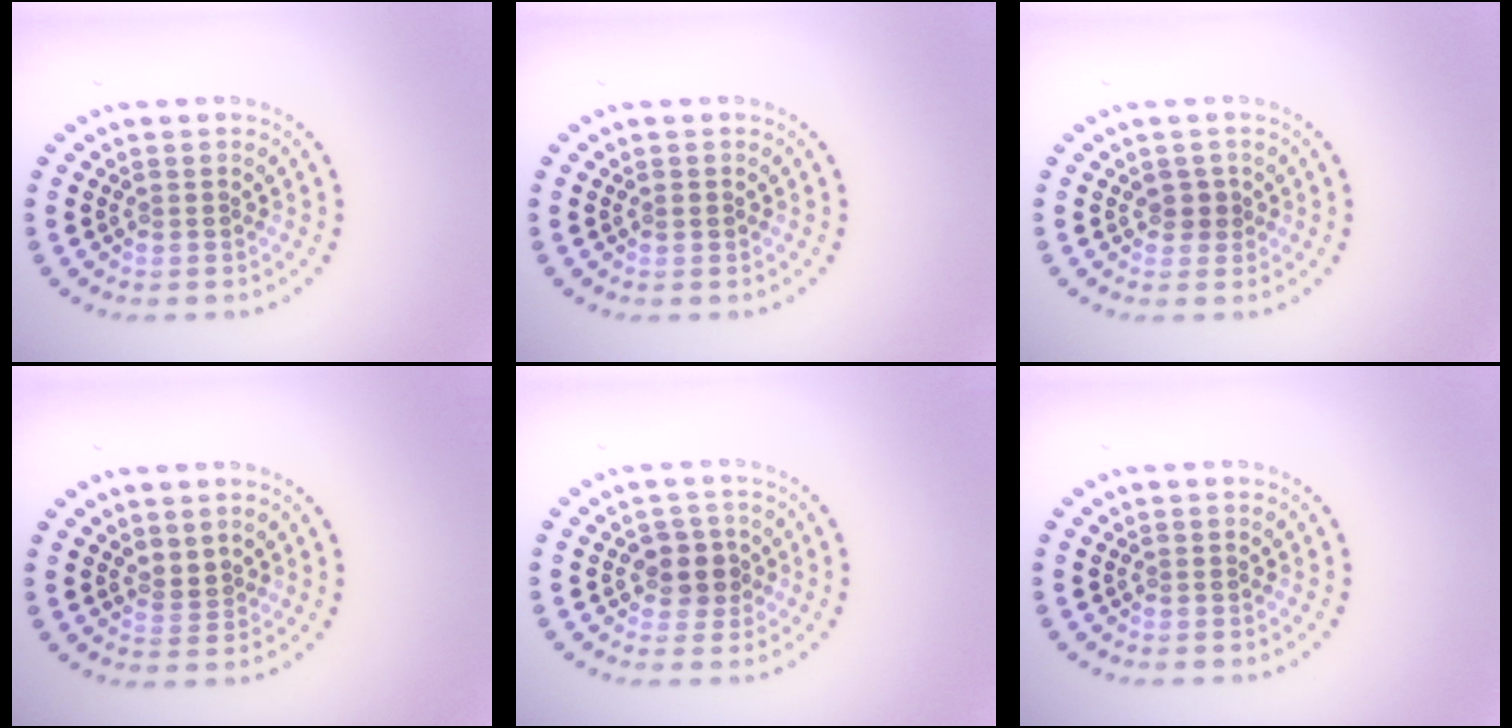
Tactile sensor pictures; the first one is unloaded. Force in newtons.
{"total": 0.5, "press": 0.5, "slide": 0.1}
{"total": 0.9, "press": 0.6, "slide": 0.6}
{"total": 1.2, "press": 0.8, "slide": 0.8}
{"total": 2.4, "press": 2.2, "slide": 1.0}
{"total": 0.0}